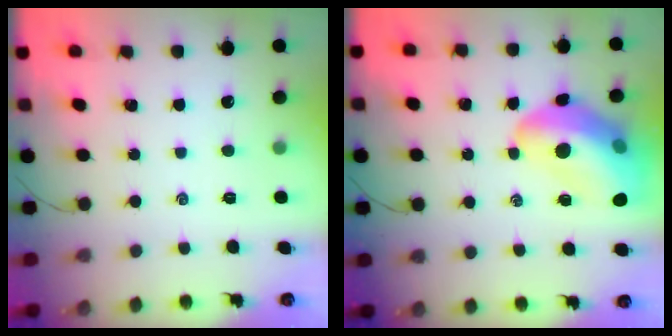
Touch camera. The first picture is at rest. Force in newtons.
{"total": 19.9, "press": 19.5, "slide": 4.1}